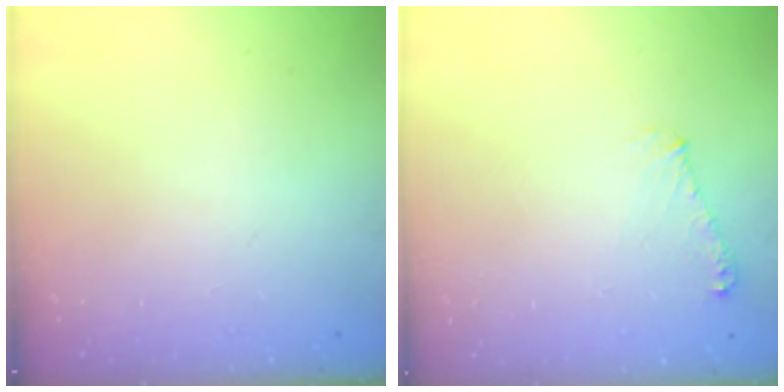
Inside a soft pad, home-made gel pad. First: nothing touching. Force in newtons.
{"total": 5.7, "press": 5.7, "slide": 0.5}